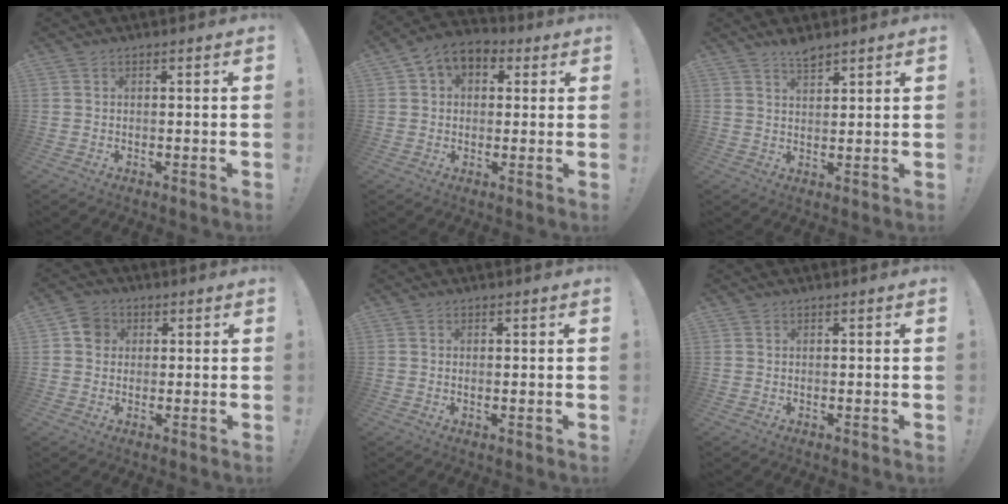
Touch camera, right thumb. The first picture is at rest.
{"total": 6.1, "force": [2.1, 4.9, 2.8], "torque": [-0.041, -0.003, 0.042]}
{"total": 3.8, "force": [3.3, 1.0, 1.5], "torque": [-0.027, -0.020, 0.059]}
{"total": 5.4, "force": [1.1, 4.8, 2.2], "torque": [-0.026, 0.010, 0.021]}
{"total": 1.0, "force": [0.6, 0.2, 0.8], "torque": [-0.007, -0.003, 0.010]}
{"total": 0.0}